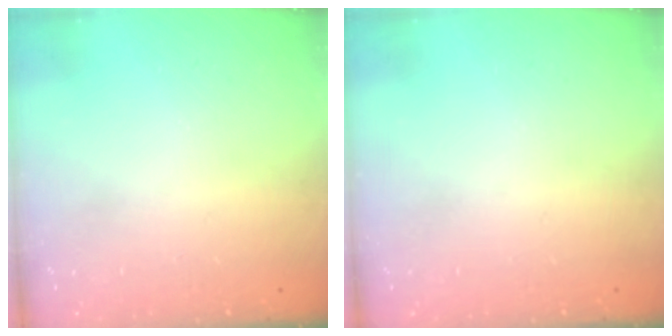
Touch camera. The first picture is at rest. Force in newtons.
{"total": 0.0}